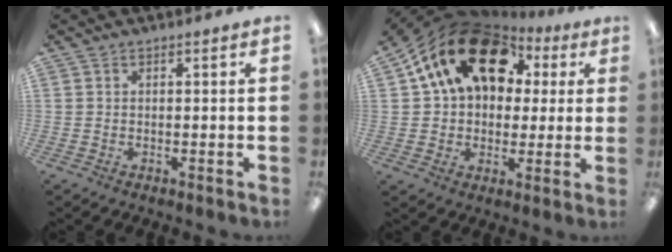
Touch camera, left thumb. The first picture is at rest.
{"total": 20.3, "force": [8.6, 14.1, 11.8], "torque": [-0.223, -0.027, 0.153]}